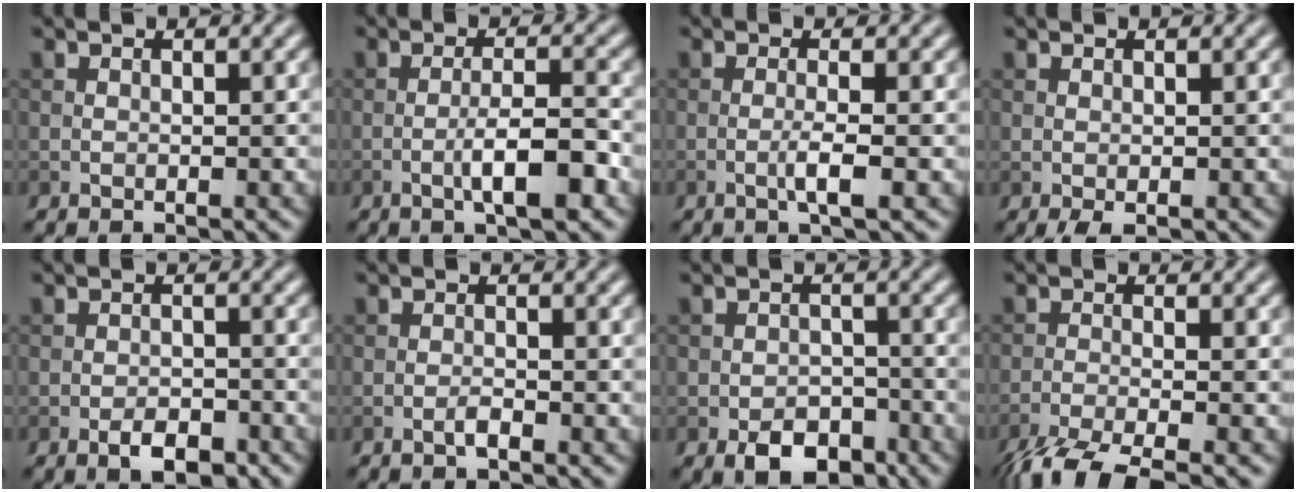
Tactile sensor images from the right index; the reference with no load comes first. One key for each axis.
{"total": 4.6, "fx": -1.7, "fy": 0.9, "fz": 4.2, "tx": -0.071, "ty": 0.004, "tz": -0.030}
{"total": 2.2, "fx": -0.6, "fy": 0.2, "fz": 2.1, "tx": -0.040, "ty": 0.001, "tz": -0.015}
{"total": 1.0, "fx": -0.3, "fy": 0.2, "fz": 0.9, "tx": -0.020, "ty": -0.002, "tz": -0.005}
{"total": 2.9, "fx": -1.7, "fy": 1.3, "fz": 1.9, "tx": -0.029, "ty": 0.001, "tz": -0.028}
{"total": 1.1, "fx": -0.6, "fy": 0.2, "fz": 0.8, "tx": -0.016, "ty": 0.001, "tz": -0.013}
{"total": 4.3, "fx": -2.6, "fy": 2.5, "fz": 2.3, "tx": -0.031, "ty": -0.005, "tz": -0.045}
{"total": 5.6, "fx": -4.2, "fy": 1.1, "fz": 3.5, "tx": -0.059, "ty": -0.011, "tz": -0.088}